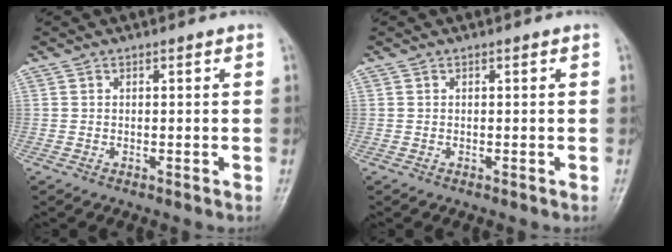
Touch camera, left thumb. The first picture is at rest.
{"total": 0.0}